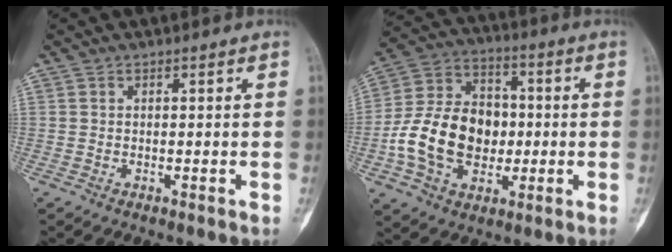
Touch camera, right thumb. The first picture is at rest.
{"total": 18.0, "force": [-2.3, 13.3, 12.0], "torque": [-0.193, 0.034, -0.038]}